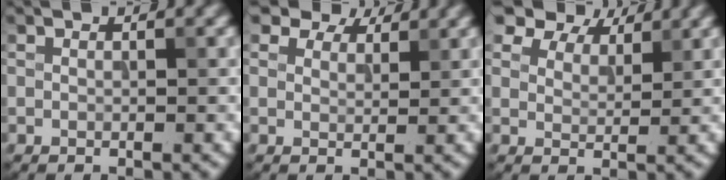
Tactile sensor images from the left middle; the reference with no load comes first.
{"total": 5.4, "force": [4.5, 2.3, 1.7], "torque": [-0.045, -0.007, 0.077]}
{"total": 7.8, "force": [6.6, 3.3, 2.6], "torque": [-0.068, -0.010, 0.120]}